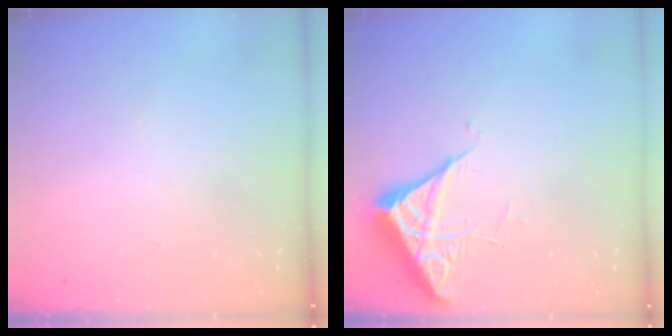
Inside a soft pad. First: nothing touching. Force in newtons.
{"total": 5.4, "press": 5.4, "slide": 0.3}